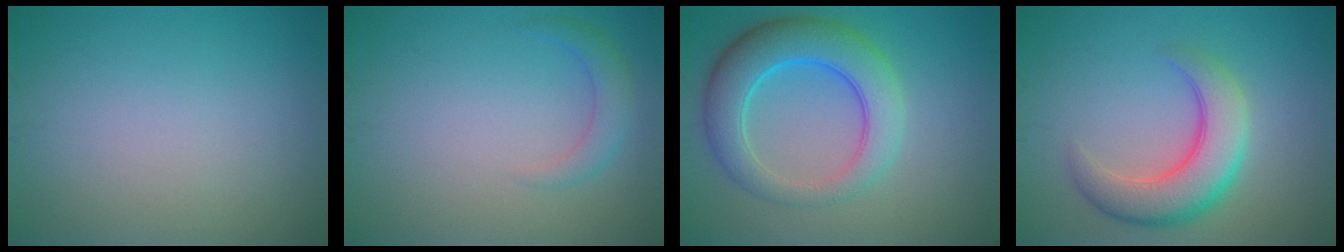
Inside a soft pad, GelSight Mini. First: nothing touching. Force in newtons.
{"total": 2.0, "press": 2.0, "slide": 0.2}
{"total": 6.9, "press": 6.9, "slide": 0.3}
{"total": 6.2, "press": 6.2, "slide": 0.2}